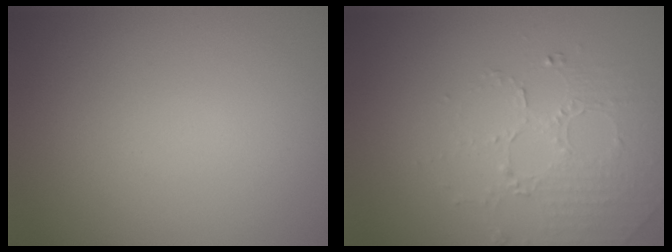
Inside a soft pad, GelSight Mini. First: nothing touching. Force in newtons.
{"total": 1.9, "press": 1.5, "slide": 1.1}